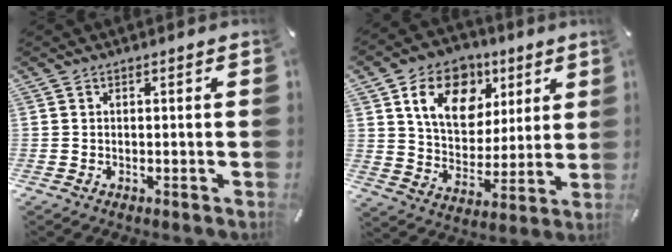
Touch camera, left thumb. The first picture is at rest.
{"total": 14.6, "force": [6.9, 10.9, 6.8], "torque": [-0.111, -0.020, 0.128]}